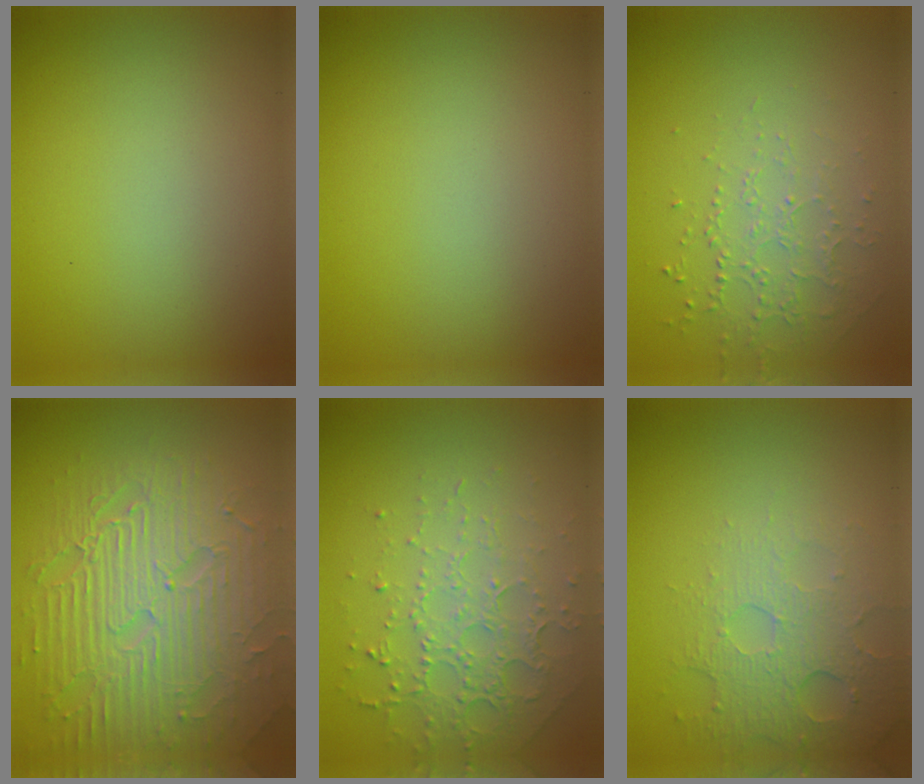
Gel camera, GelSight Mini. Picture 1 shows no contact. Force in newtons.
{"total": 0.0}
{"total": 1.5, "press": 1.2, "slide": 0.9}
{"total": 9.1, "press": 6.3, "slide": 6.5}
{"total": 4.5, "press": 3.1, "slide": 3.2}
{"total": 5.0, "press": 3.3, "slide": 3.8}